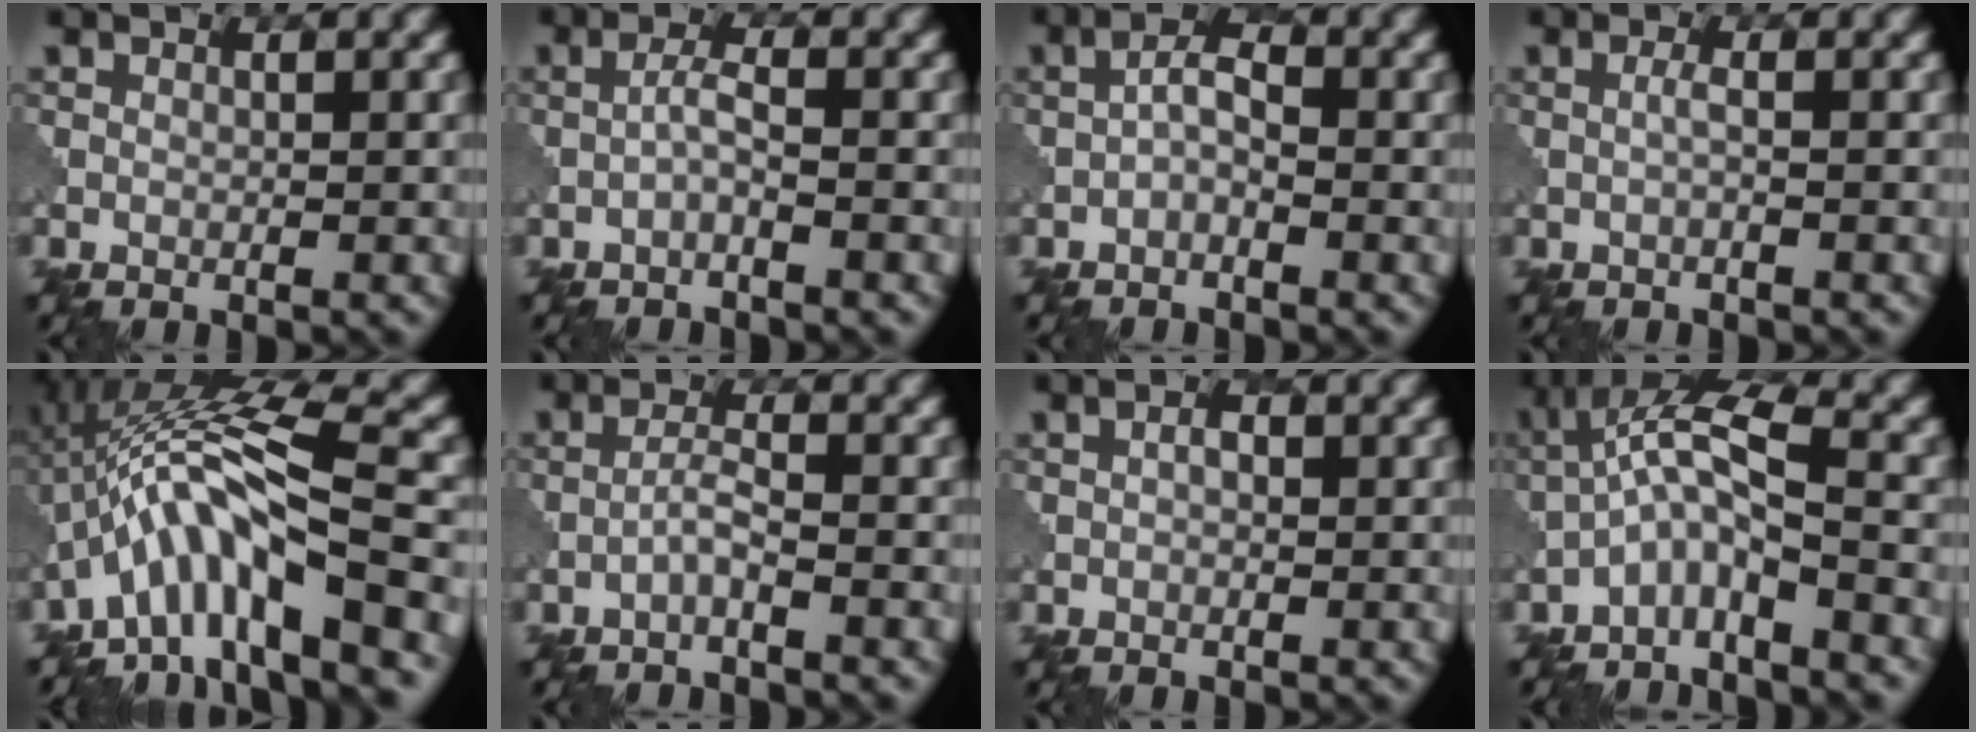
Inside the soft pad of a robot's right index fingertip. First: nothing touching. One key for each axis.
{"total": 1.6, "fx": -0.7, "fy": 0.2, "fz": 1.4, "tx": -0.031, "ty": 0.006, "tz": -0.018}
{"total": 2.1, "fx": -0.8, "fy": 0.8, "fz": 1.7, "tx": -0.034, "ty": 0.008, "tz": -0.020}
{"total": 1.0, "fx": -0.2, "fy": 0.1, "fz": 0.9, "tx": -0.020, "ty": 0.001, "tz": -0.004}
{"total": 10.2, "fx": -3.8, "fy": 2.2, "fz": 9.2, "tx": -0.152, "ty": 0.025, "tz": -0.066}
{"total": 1.7, "fx": -1.1, "fy": 0.1, "fz": 1.2, "tx": -0.028, "ty": 0.007, "tz": -0.026}
{"total": 1.3, "fx": 0.2, "fy": 0.8, "fz": 1.0, "tx": -0.012, "ty": -0.003, "tz": 0.002}
{"total": 5.4, "fx": -2.1, "fy": 1.2, "fz": 4.8, "tx": -0.098, "ty": 0.019, "tz": -0.052}